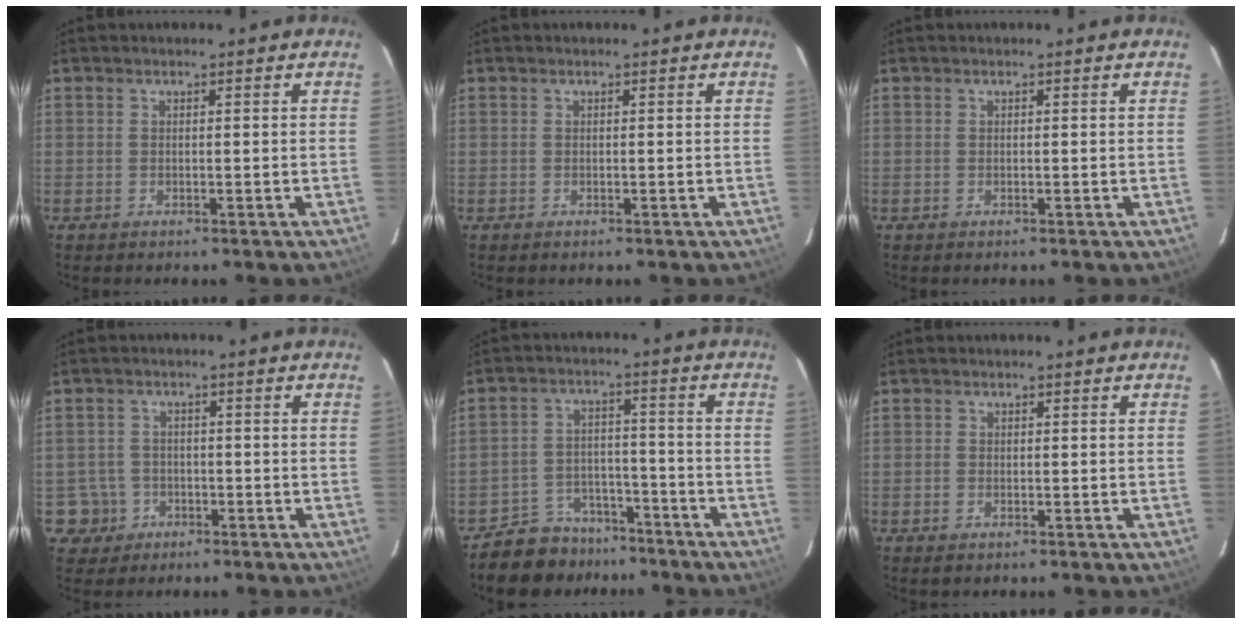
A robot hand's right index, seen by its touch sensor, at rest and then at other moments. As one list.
[{"total": 0.0}, {"total": 0.0}, {"total": 5.0, "force": [-1.9, 4.6, 0.1], "torque": [-0.010, 0.023, -0.029]}, {"total": 10.3, "force": [-8.6, 5.5, 1.5], "torque": [-0.051, 0.025, -0.121]}, {"total": 0.8, "force": [-0.5, 0.6, 0.4], "torque": [-0.006, -0.002, -0.009]}]